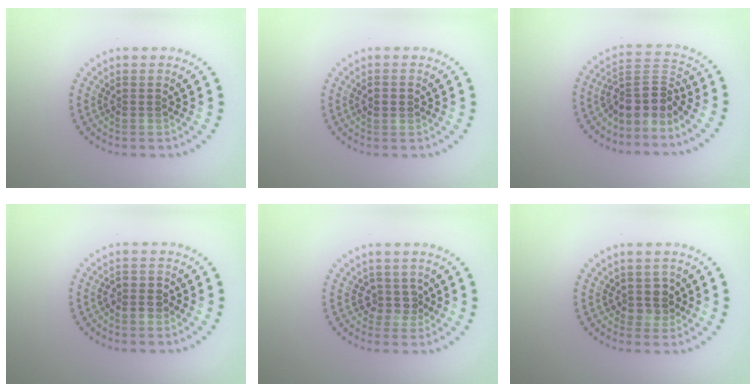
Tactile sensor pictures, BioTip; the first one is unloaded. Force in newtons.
{"total": 1.4, "press": 1.4, "slide": 0.0}
{"total": 3.8, "press": 2.8, "slide": 2.6}
{"total": 1.7, "press": 1.6, "slide": 0.7}
{"total": 1.9, "press": 1.3, "slide": 1.4}
{"total": 1.9, "press": 1.7, "slide": 0.9}